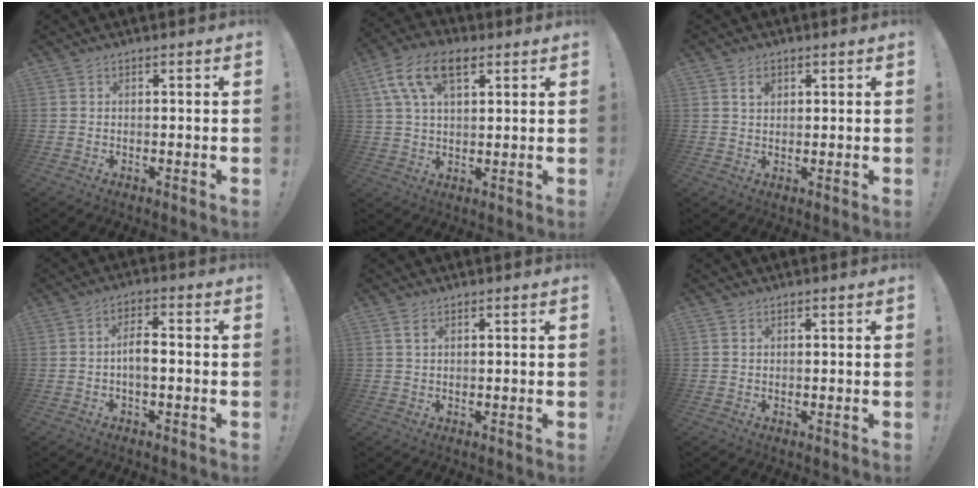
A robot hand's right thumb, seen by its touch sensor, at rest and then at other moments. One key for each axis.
{"total": 12.7, "fx": 5.7, "fy": 6.9, "fz": 9.0, "tx": -0.159, "ty": -0.006, "tz": 0.105}
{"total": 2.7, "fx": 1.3, "fy": 1.8, "fz": 1.5, "tx": -0.021, "ty": 0.000, "tz": 0.021}
{"total": 5.2, "fx": -0.9, "fy": 1.9, "fz": 4.8, "tx": -0.090, "ty": 0.005, "tz": -0.019}
{"total": 2.2, "fx": 1.1, "fy": 0.9, "fz": 1.7, "tx": -0.035, "ty": 0.002, "tz": 0.020}
{"total": 0.8, "fx": 0.5, "fy": 0.6, "fz": 0.2, "tx": -0.002, "ty": 0.001, "tz": 0.010}